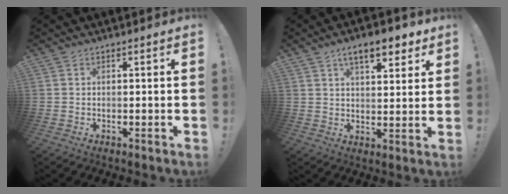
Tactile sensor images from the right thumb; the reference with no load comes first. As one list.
[{"total": 9.8, "force": [5.8, 3.6, 7.1], "torque": [-0.100, -0.022, 0.098]}]